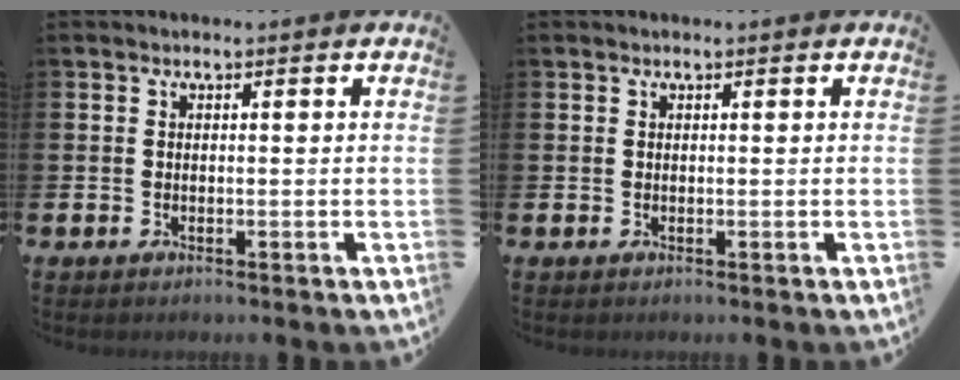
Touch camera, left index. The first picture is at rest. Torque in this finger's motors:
{"motor_torque": [-0.28, -0.31, 0.08, -0.09]}